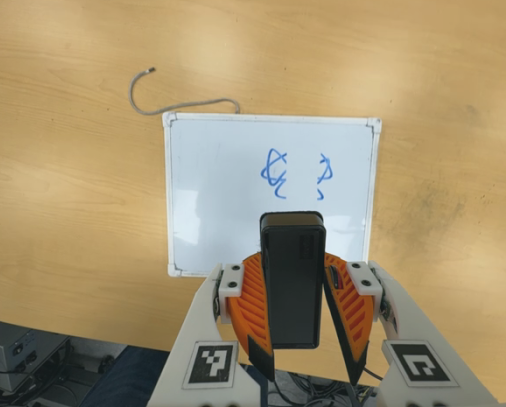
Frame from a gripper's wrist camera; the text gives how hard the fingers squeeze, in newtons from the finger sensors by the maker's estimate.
{"total": 8.7, "left": 8.0, "right": 9.4}